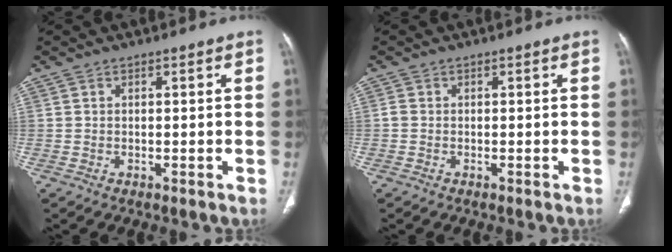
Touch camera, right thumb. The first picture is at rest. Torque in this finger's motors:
{"motor_torque": [-0.52, -0.28, 0.44, -0.11, -0.04]}